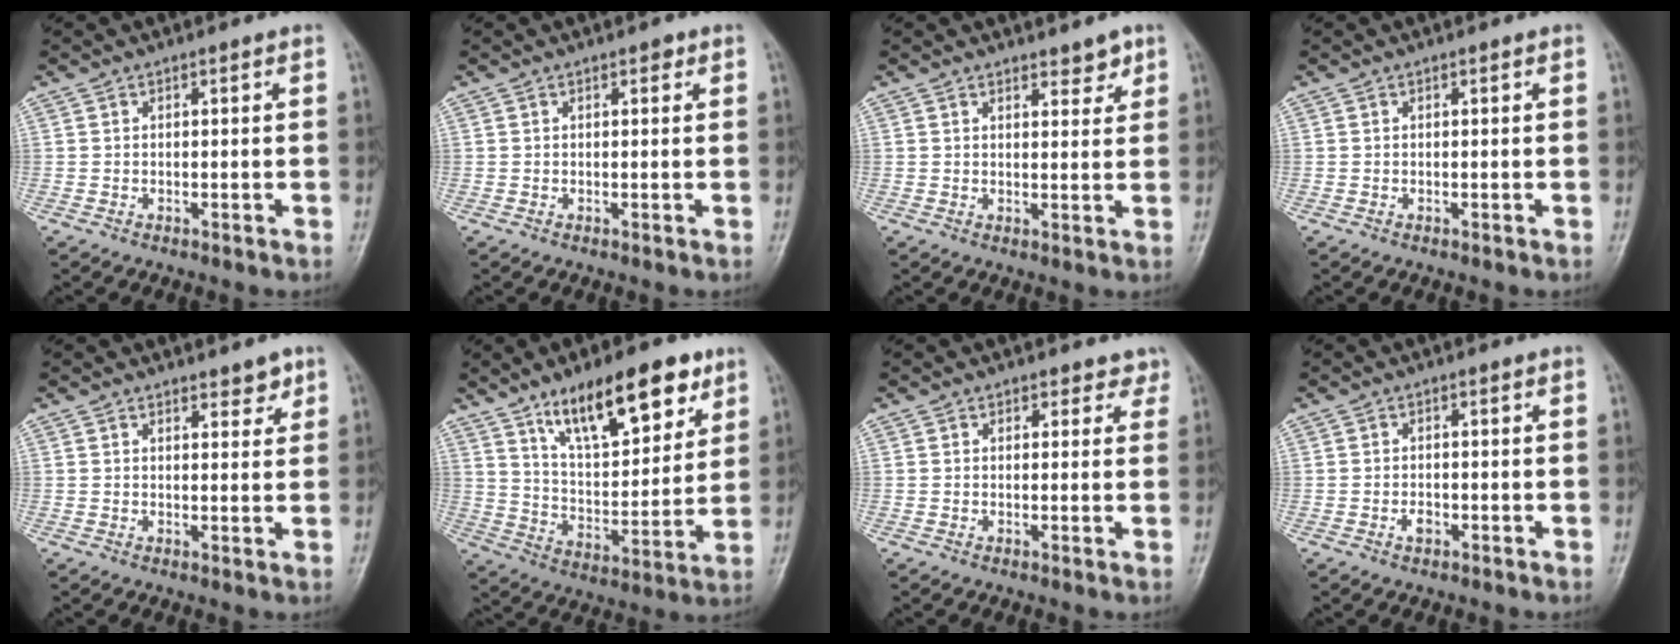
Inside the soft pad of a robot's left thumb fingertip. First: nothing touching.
{"total": 0.9, "force": [0.6, 0.5, 0.5], "torque": [0.001, -0.001, 0.005]}
{"total": 3.1, "force": [2.5, 1.4, 1.4], "torque": [0.000, -0.017, 0.035]}
{"total": 0.0}
{"total": 3.0, "force": [2.3, 1.3, 1.3], "torque": [0.000, -0.015, 0.032]}
{"total": 18.3, "force": [11.1, 7.2, 12.6], "torque": [-0.156, -0.051, 0.190]}
{"total": 2.8, "force": [2.1, 1.8, 0.3], "torque": [0.031, -0.009, 0.016]}
{"total": 1.6, "force": [-0.6, 1.1, 1.0], "torque": [-0.014, 0.002, -0.011]}